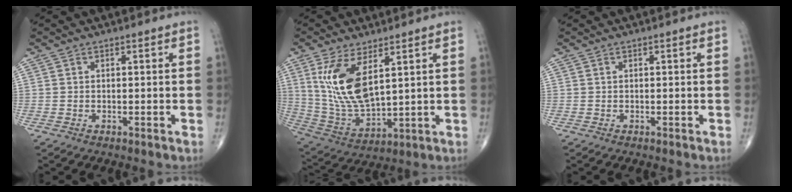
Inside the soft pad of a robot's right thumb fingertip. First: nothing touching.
{"total": 13.8, "force": [5.0, 6.0, 11.3], "torque": [-0.224, -0.029, 0.116]}
{"total": 0.0}